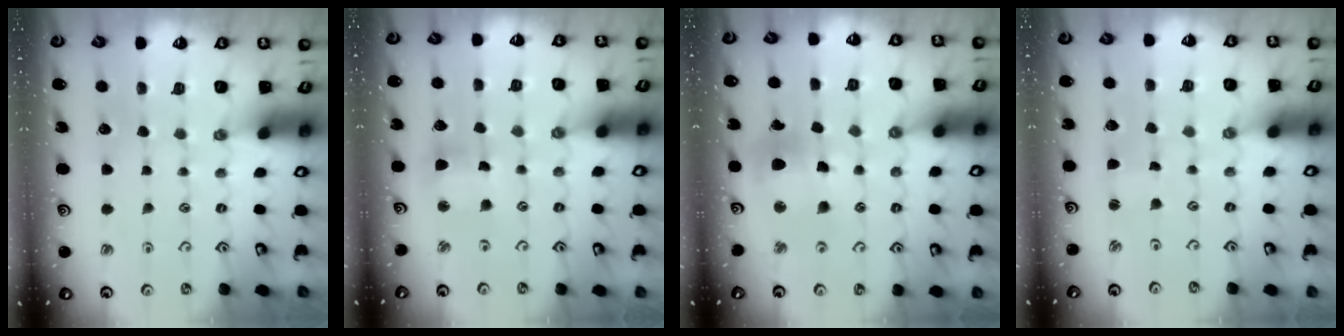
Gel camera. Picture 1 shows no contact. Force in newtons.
{"total": 6.4, "press": 6.3, "slide": 0.8}
{"total": 12.3, "press": 12.2, "slide": 1.6}
{"total": 0.9, "press": 0.9, "slide": 0.2}